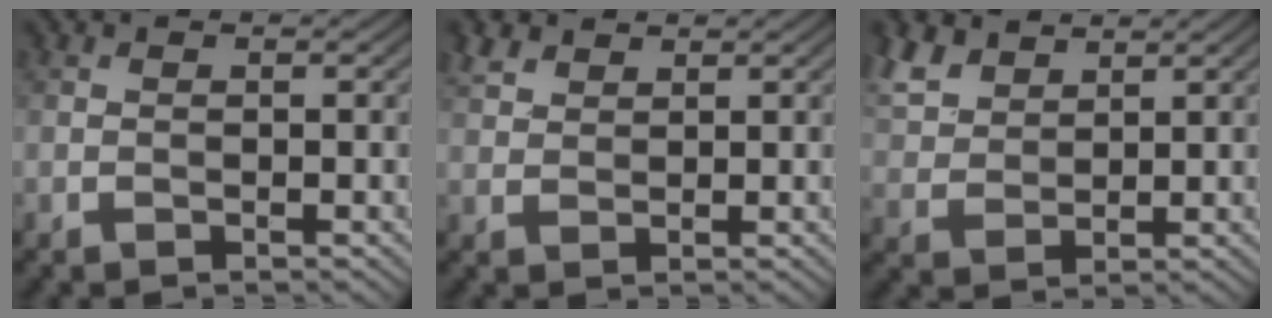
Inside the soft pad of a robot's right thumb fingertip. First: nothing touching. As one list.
[{"total": 2.9, "force": [2.1, 1.5, 1.1], "torque": [-0.031, 0.007, 0.047]}, {"total": 6.7, "force": [4.6, 3.4, 3.3], "torque": [-0.101, 0.011, 0.102]}]